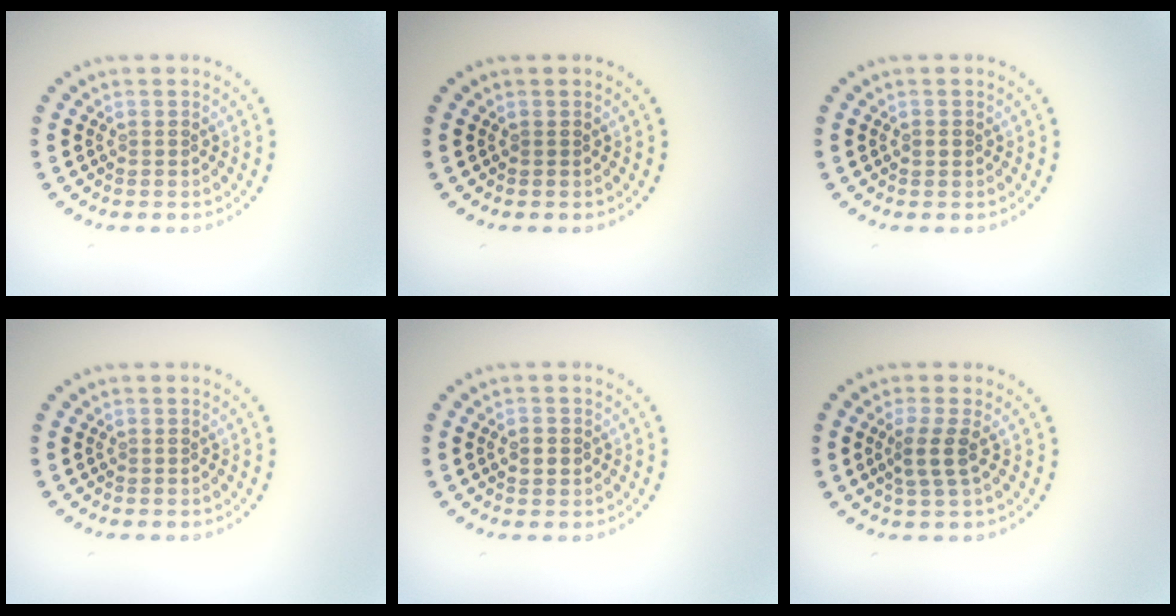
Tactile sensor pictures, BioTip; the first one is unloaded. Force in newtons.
{"total": 0.0}
{"total": 0.9, "press": 0.8, "slide": 0.2}
{"total": 0.0}
{"total": 1.3, "press": 1.2, "slide": 0.2}
{"total": 2.3, "press": 1.9, "slide": 1.4}